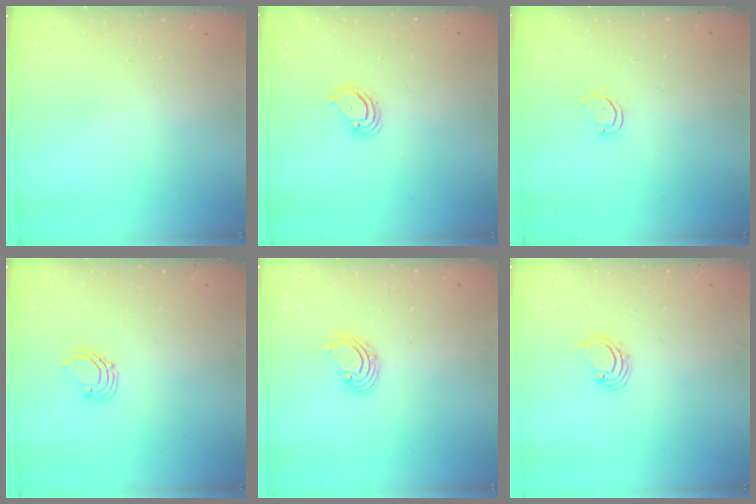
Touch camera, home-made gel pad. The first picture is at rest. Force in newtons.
{"total": 3.2, "press": 3.2, "slide": 0.2}
{"total": 2.9, "press": 2.9, "slide": 0.3}
{"total": 2.9, "press": 2.9, "slide": 0.2}
{"total": 3.4, "press": 3.3, "slide": 0.5}
{"total": 1.9, "press": 1.8, "slide": 0.2}